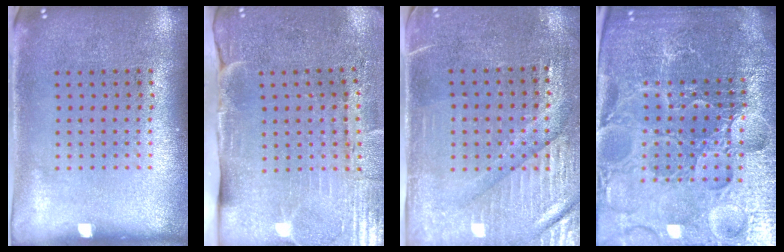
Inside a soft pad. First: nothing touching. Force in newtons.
{"total": 4.6, "press": 3.8, "slide": 2.6}
{"total": 3.5, "press": 3.2, "slide": 1.5}
{"total": 6.2, "press": 5.5, "slide": 2.7}